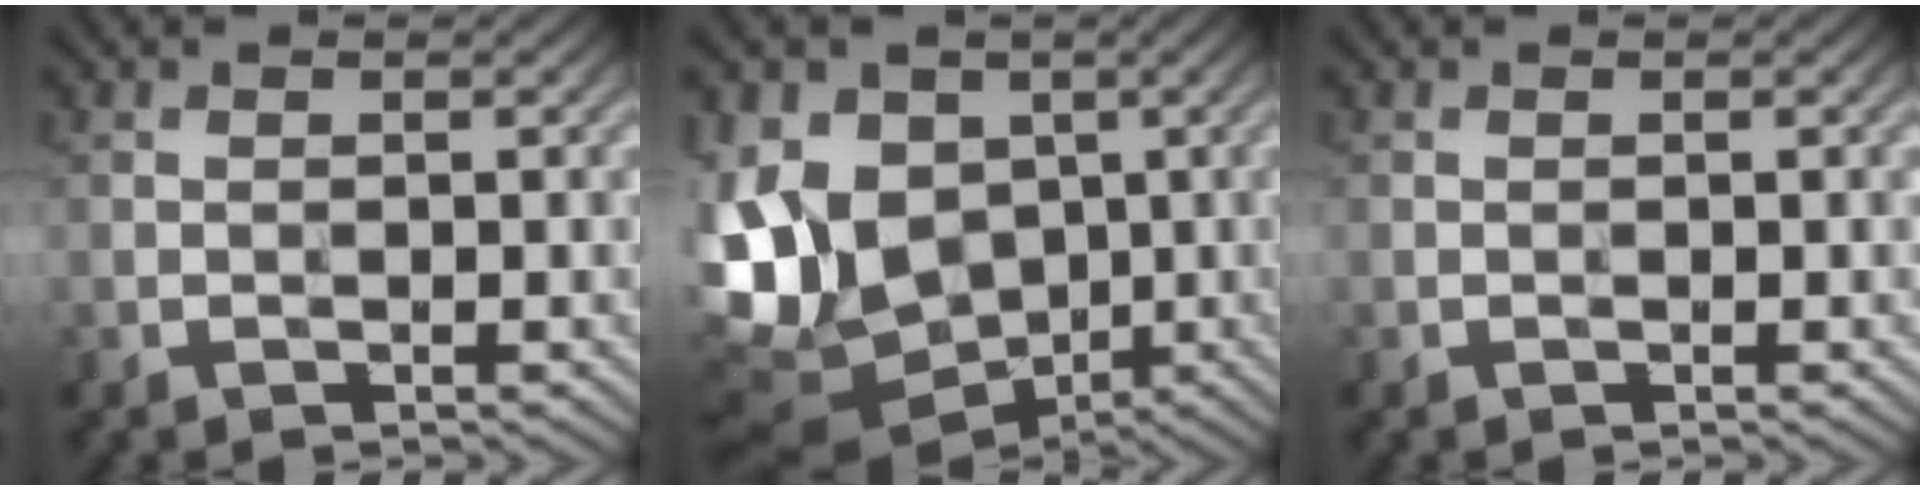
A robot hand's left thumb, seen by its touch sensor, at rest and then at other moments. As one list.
[{"total": 14.3, "force": [-1.1, 11.3, 8.7], "torque": [-0.226, 0.001, -0.017]}, {"total": 0.0}]